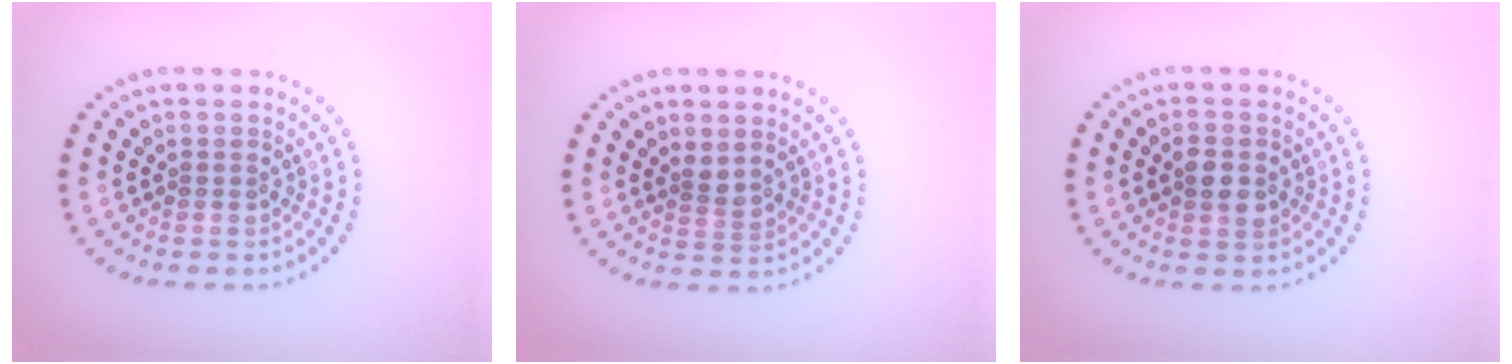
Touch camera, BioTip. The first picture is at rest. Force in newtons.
{"total": 1.5, "press": 1.2, "slide": 1.0}
{"total": 2.6, "press": 2.6, "slide": 0.1}